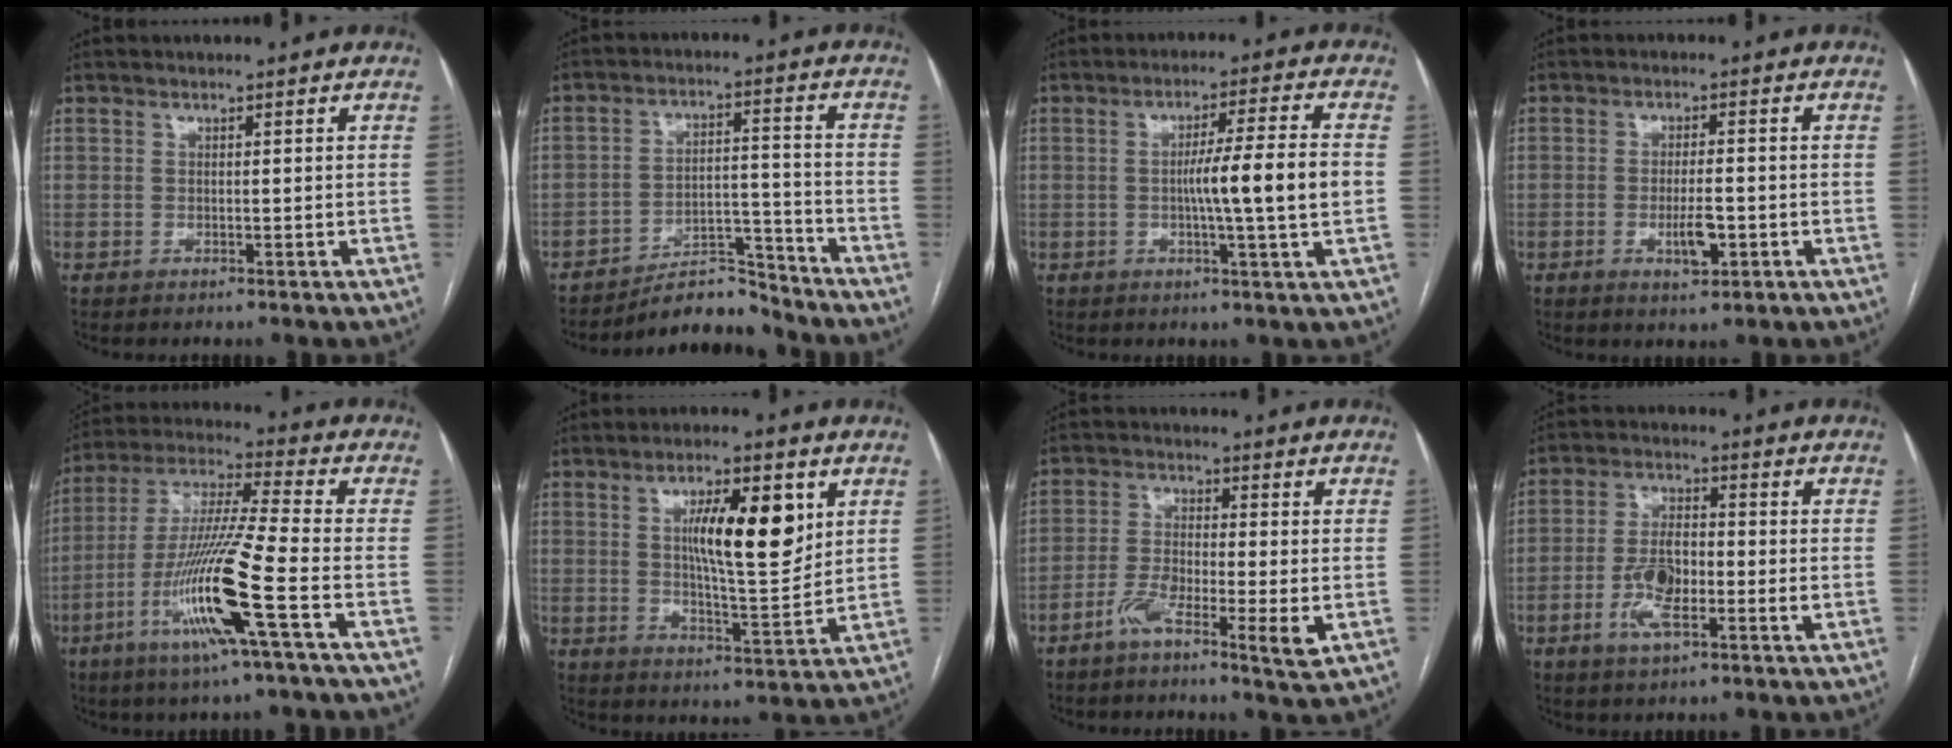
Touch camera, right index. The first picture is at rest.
{"total": 7.2, "force": [-7.0, 1.4, 0.5], "torque": [-0.002, 0.036, -0.116]}
{"total": 9.5, "force": [-0.8, -0.8, 9.5], "torque": [-0.150, 0.003, -0.014]}
{"total": 4.5, "force": [-1.5, 1.3, 4.1], "torque": [-0.073, -0.002, -0.020]}
{"total": 16.0, "force": [-6.2, -0.8, 14.7], "torque": [-0.299, -0.016, -0.121]}
{"total": 12.0, "force": [3.8, 2.7, 11.1], "torque": [-0.179, 0.000, 0.066]}
{"total": 7.4, "force": [-3.2, 1.0, 6.6], "torque": [-0.122, -0.006, -0.059]}
{"total": 8.2, "force": [-1.9, 2.9, 7.4], "torque": [-0.153, 0.007, -0.037]}